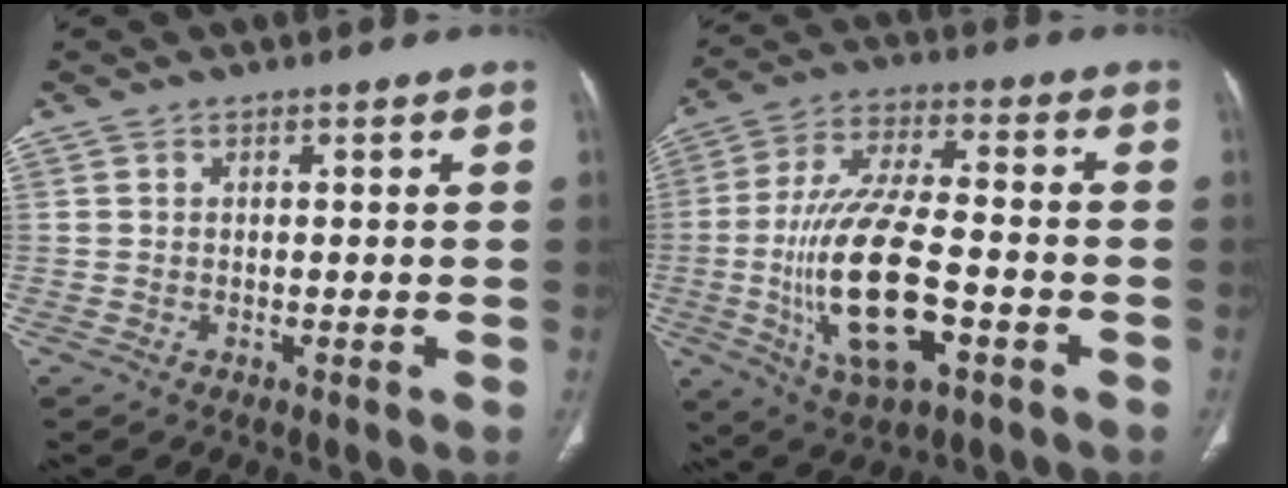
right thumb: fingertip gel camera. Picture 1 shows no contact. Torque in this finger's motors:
{"motor_torque": [2.76, 2.25, 2.34, -0.42, 0.31]}